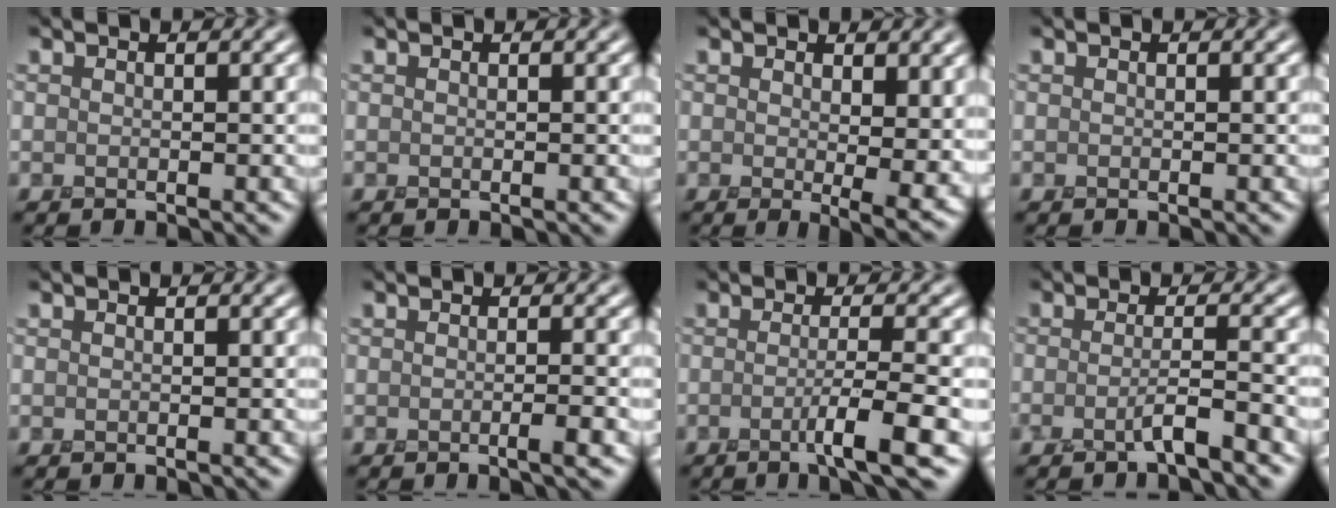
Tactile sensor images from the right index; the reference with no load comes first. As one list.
[{"total": 0.0}, {"total": 5.0, "force": [0.9, 2.0, 4.5], "torque": [-0.069, -0.021, 0.021]}, {"total": 0.0}, {"total": 0.0}, {"total": 1.5, "force": [-0.6, 0.2, 1.4], "torque": [-0.019, -0.005, -0.011]}, {"total": 3.9, "force": [-1.4, 0.4, 3.6], "torque": [-0.054, -0.003, -0.033]}, {"total": 2.5, "force": [-1.3, 0.2, 2.1], "torque": [-0.034, 0.004, -0.032]}]